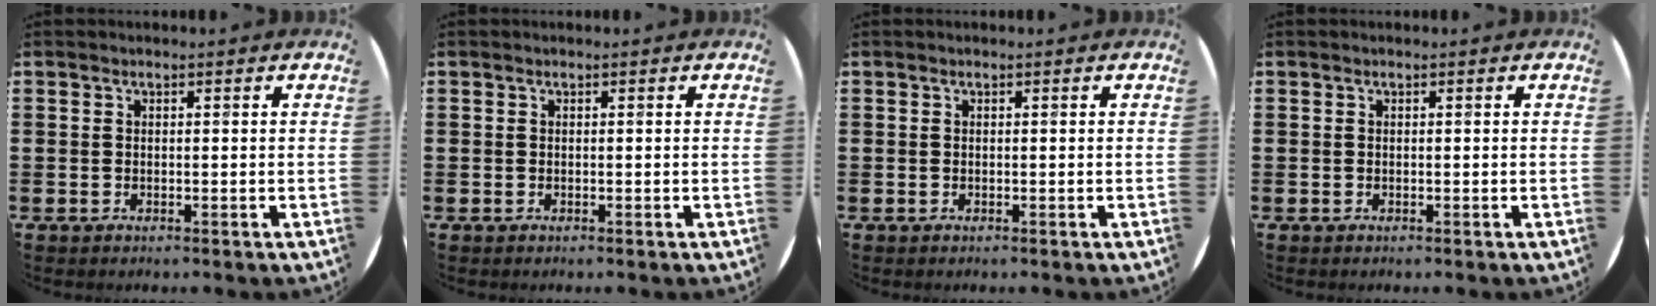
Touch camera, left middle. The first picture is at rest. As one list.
[{"total": 0.0}, {"total": 0.0}, {"total": 0.0}]